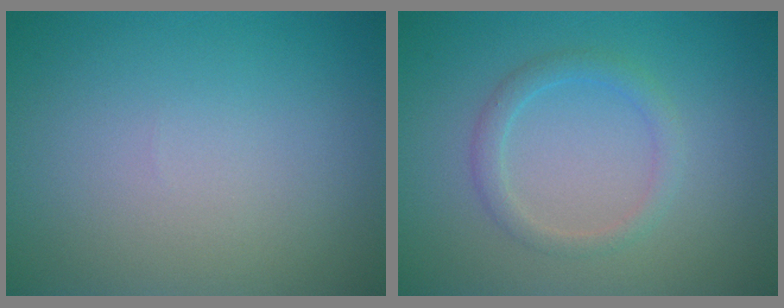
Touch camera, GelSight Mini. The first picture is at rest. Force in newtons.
{"total": 1.9, "press": 1.9, "slide": 0.2}